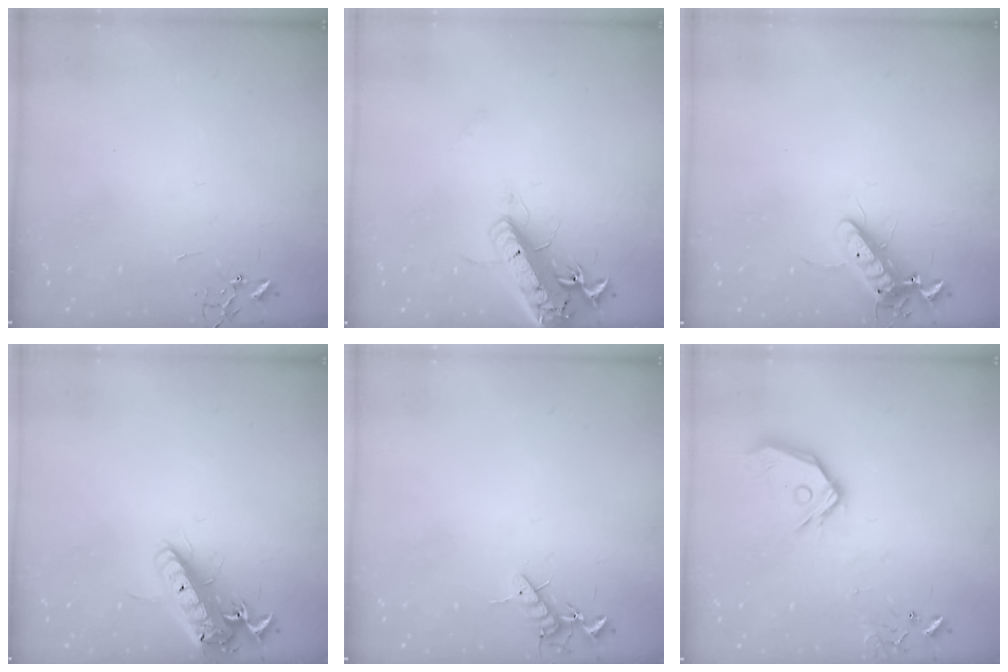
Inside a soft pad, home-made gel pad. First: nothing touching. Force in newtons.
{"total": 18.1, "press": 17.7, "slide": 3.6}
{"total": 11.6, "press": 11.4, "slide": 2.2}
{"total": 16.1, "press": 15.8, "slide": 3.2}
{"total": 8.0, "press": 7.9, "slide": 1.4}
{"total": 14.2, "press": 14.0, "slide": 2.3}